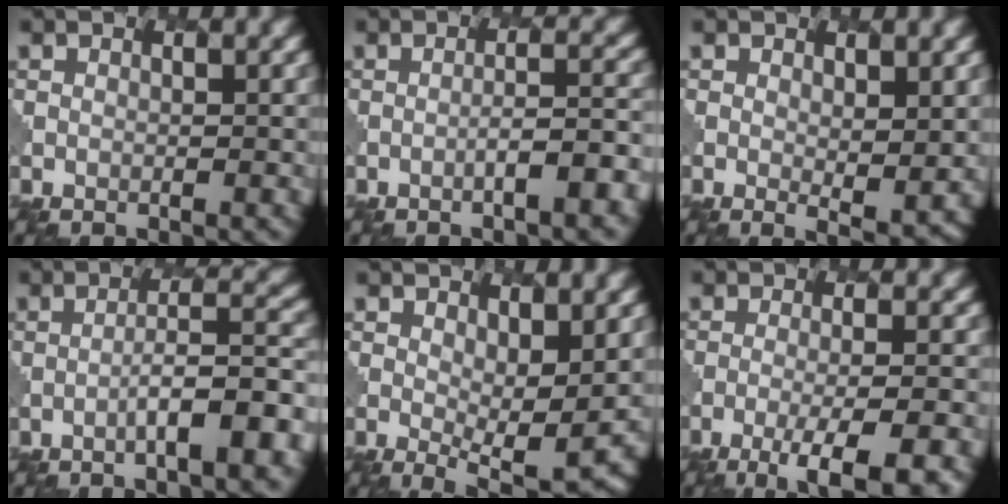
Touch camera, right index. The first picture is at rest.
{"total": 4.2, "force": [-1.9, 1.0, 3.6], "torque": [-0.042, 0.014, -0.033]}
{"total": 2.5, "force": [0.8, 0.9, 2.2], "torque": [-0.034, -0.012, 0.018]}
{"total": 6.2, "force": [-2.8, 1.2, 5.4], "torque": [-0.073, 0.021, -0.048]}
{"total": 4.5, "force": [0.5, 1.5, 4.3], "torque": [-0.069, -0.017, 0.013]}
{"total": 7.3, "force": [-4.2, 1.8, 5.7], "torque": [-0.082, -0.006, -0.062]}